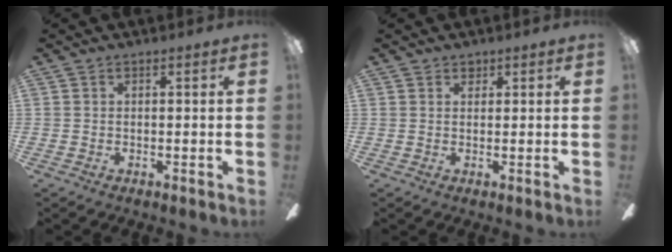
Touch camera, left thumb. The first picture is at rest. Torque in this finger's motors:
{"motor_torque": [0.09, 0.01, -0.12, 0.01, -0.01]}